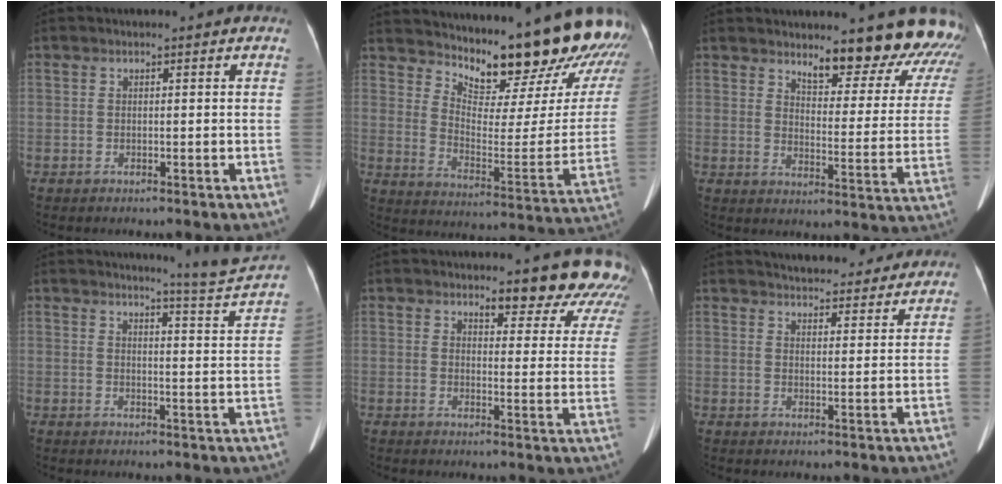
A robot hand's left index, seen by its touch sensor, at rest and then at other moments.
{"total": 24.2, "force": [22.2, 3.8, 8.7], "torque": [-0.126, -0.140, 0.275]}
{"total": 14.8, "force": [13.6, 3.3, 4.9], "torque": [-0.025, -0.082, 0.142]}
{"total": 7.8, "force": [7.4, -2.0, 1.3], "torque": [-0.034, -0.068, 0.086]}
{"total": 11.0, "force": [10.3, 2.6, 2.8], "torque": [0.012, -0.052, 0.081]}
{"total": 18.1, "force": [16.6, 4.2, 5.8], "torque": [-0.076, -0.009, 0.207]}